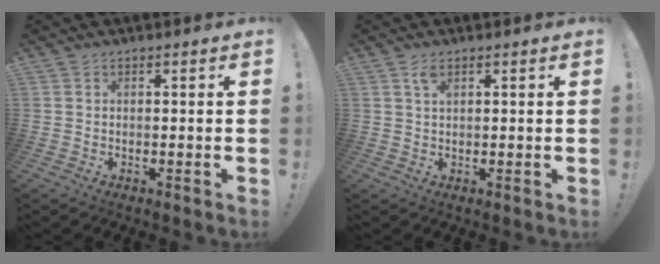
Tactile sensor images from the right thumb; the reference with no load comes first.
{"total": 2.6, "force": [1.5, 1.1, 1.8], "torque": [-0.029, -0.003, 0.024]}